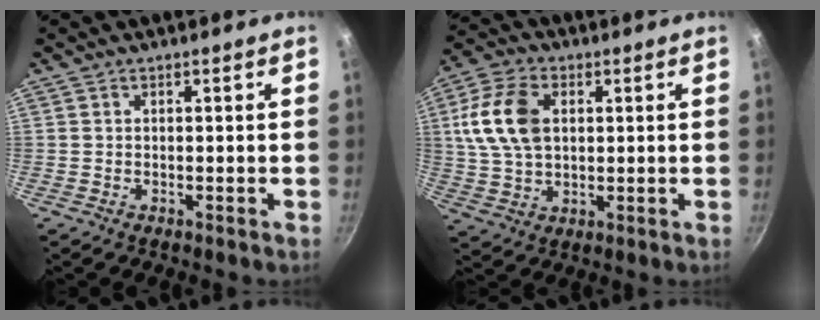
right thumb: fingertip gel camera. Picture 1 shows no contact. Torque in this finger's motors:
{"motor_torque": [0.75, 3.07, 0.18, -0.06, 0.15]}